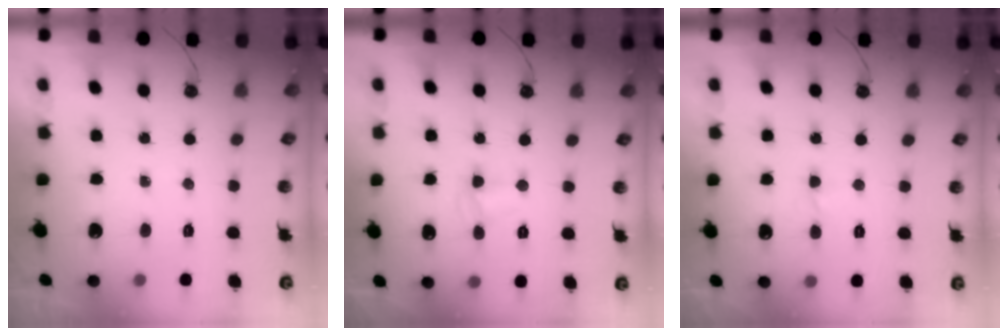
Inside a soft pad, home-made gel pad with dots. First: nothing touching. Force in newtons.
{"total": 3.6, "press": 3.5, "slide": 0.8}
{"total": 2.3, "press": 2.2, "slide": 0.5}